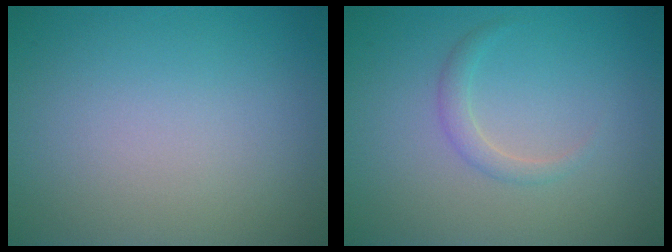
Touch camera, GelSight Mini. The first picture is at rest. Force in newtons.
{"total": 1.3, "press": 1.2, "slide": 0.1}